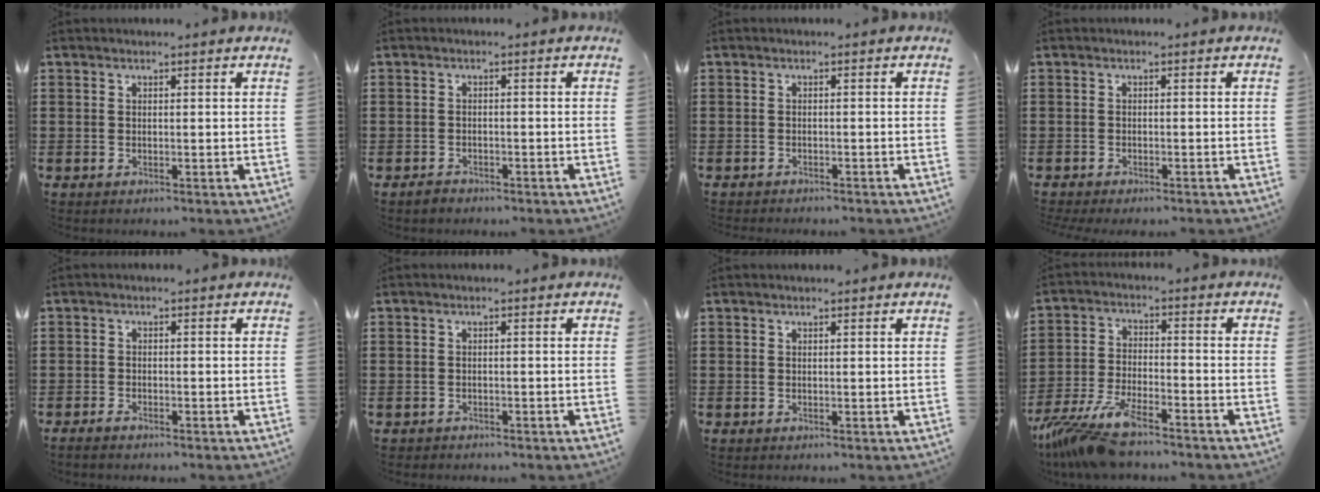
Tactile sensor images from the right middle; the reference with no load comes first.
{"total": 1.1, "force": [-1.0, 0.5, 0.2], "torque": [-0.007, 0.000, -0.022]}
{"total": 0.7, "force": [-0.7, 0.0, 0.0], "torque": [-0.002, 0.000, -0.015]}
{"total": 0.8, "force": [-0.8, 0.0, 0.2], "torque": [-0.005, -0.003, -0.015]}
{"total": 1.1, "force": [-1.0, 0.1, 0.4], "torque": [-0.012, -0.004, -0.018]}
{"total": 0.7, "force": [-0.6, 0.2, -0.1], "torque": [0.000, 0.001, -0.015]}
{"total": 0.0}
{"total": 9.5, "force": [-8.0, 1.5, 5.0], "torque": [-0.123, -0.003, -0.158]}